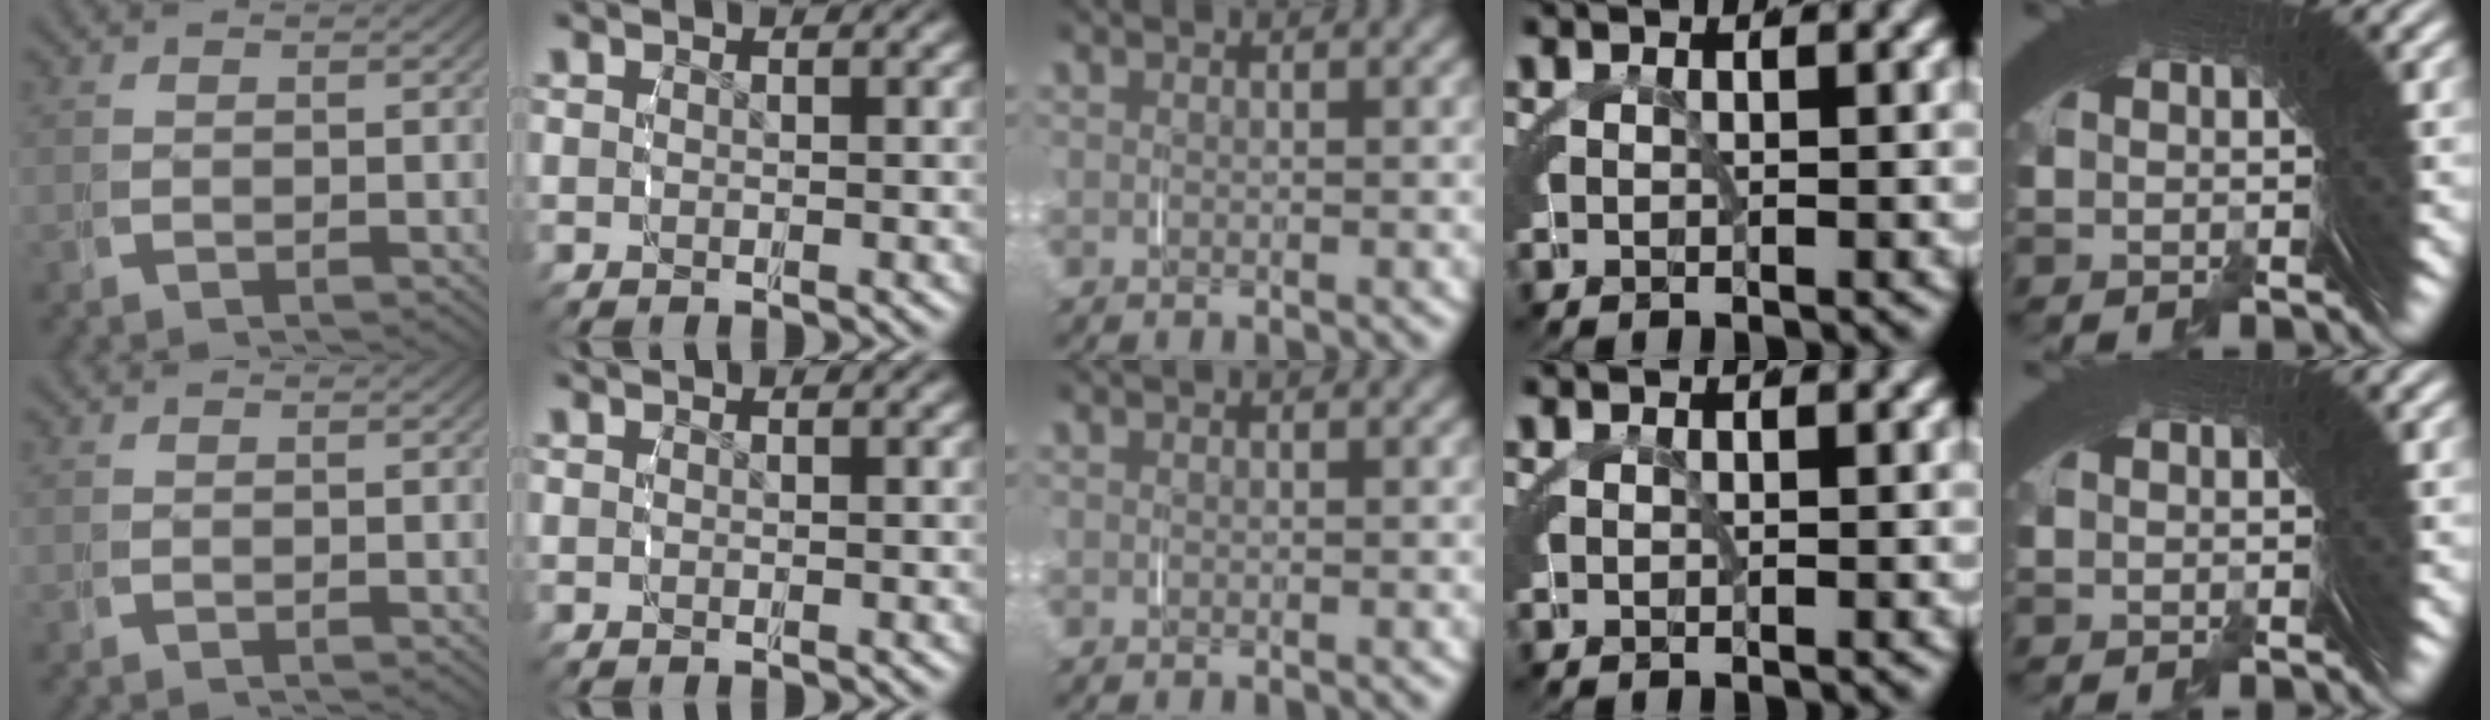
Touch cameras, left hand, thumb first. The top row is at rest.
{}